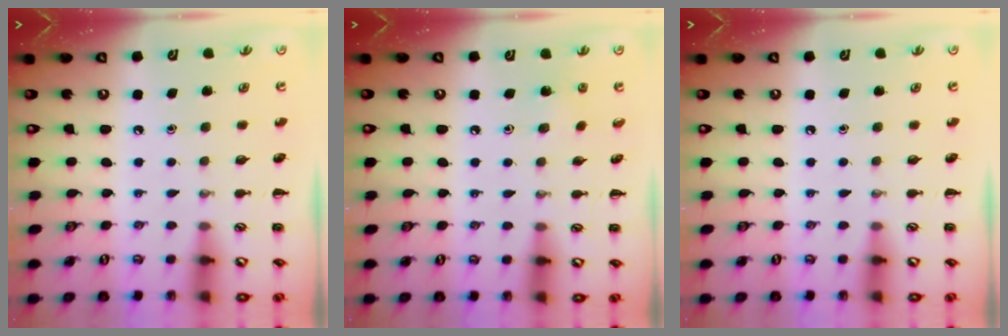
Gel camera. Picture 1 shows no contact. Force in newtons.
{"total": 1.5, "press": 1.4, "slide": 0.5}
{"total": 0.0}